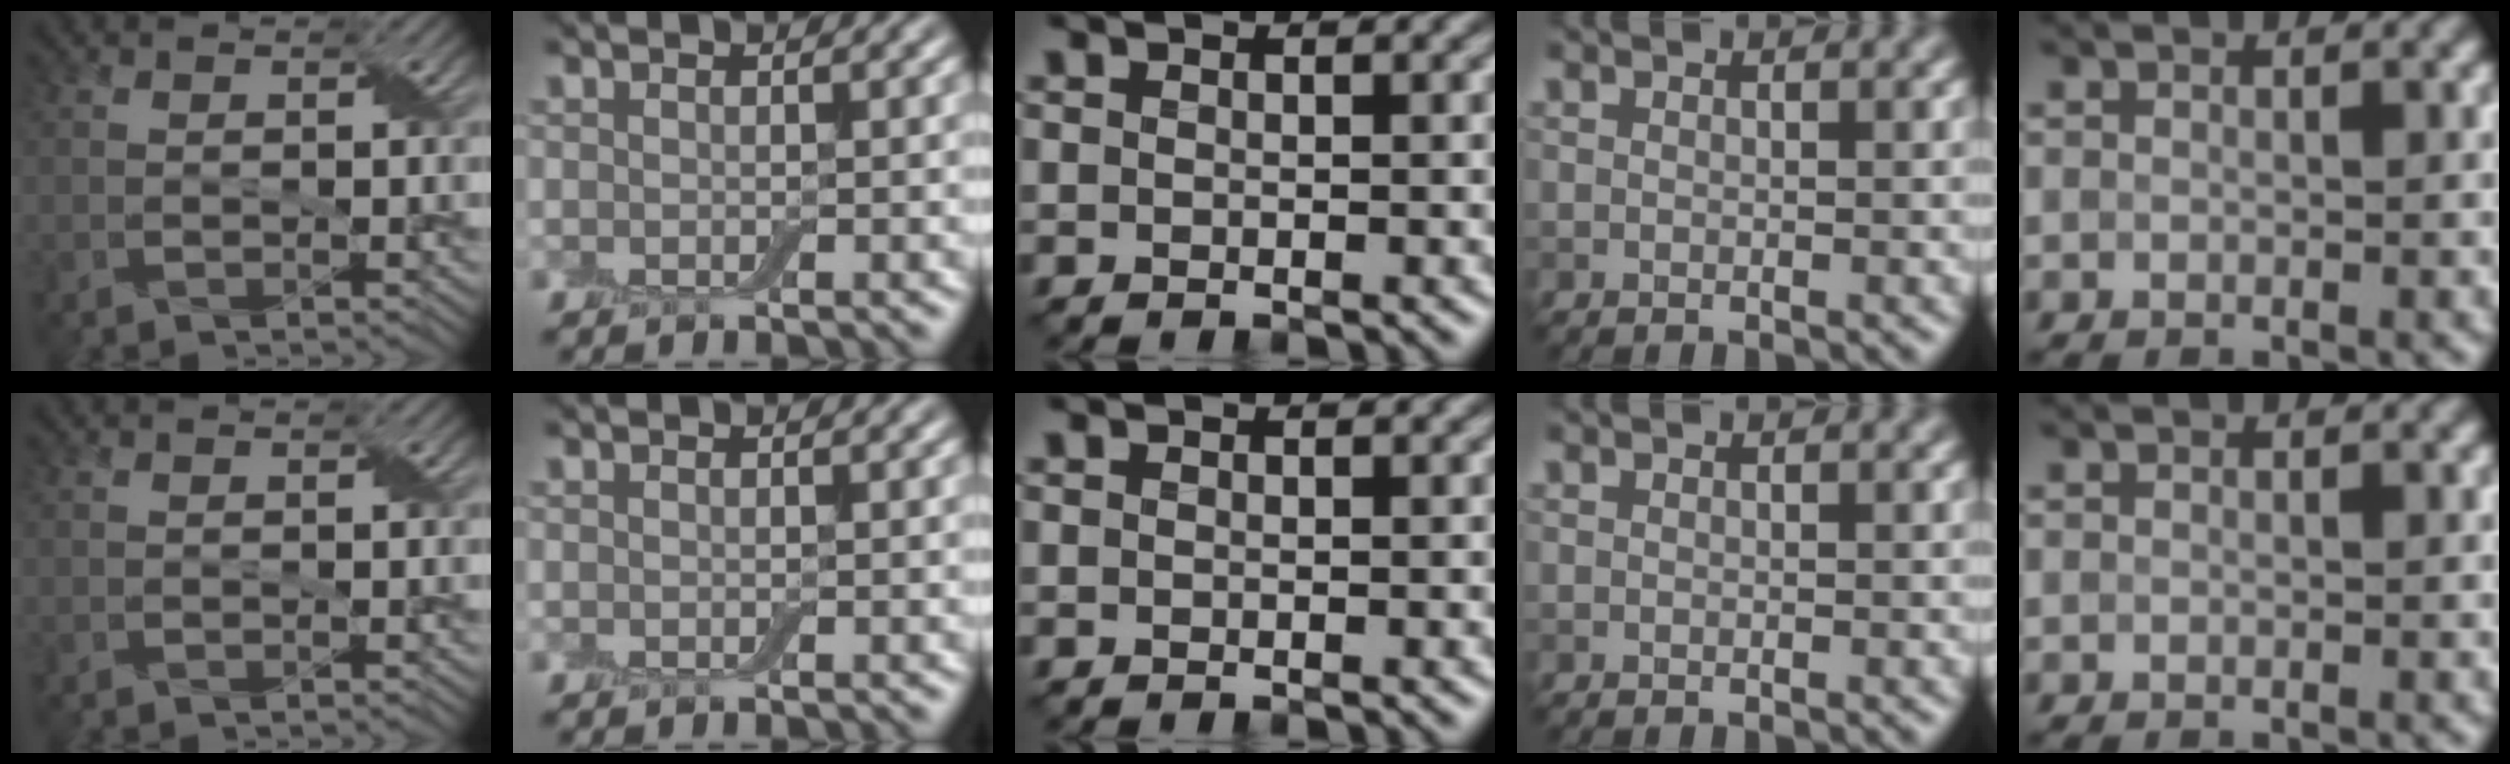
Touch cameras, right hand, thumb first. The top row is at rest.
{}